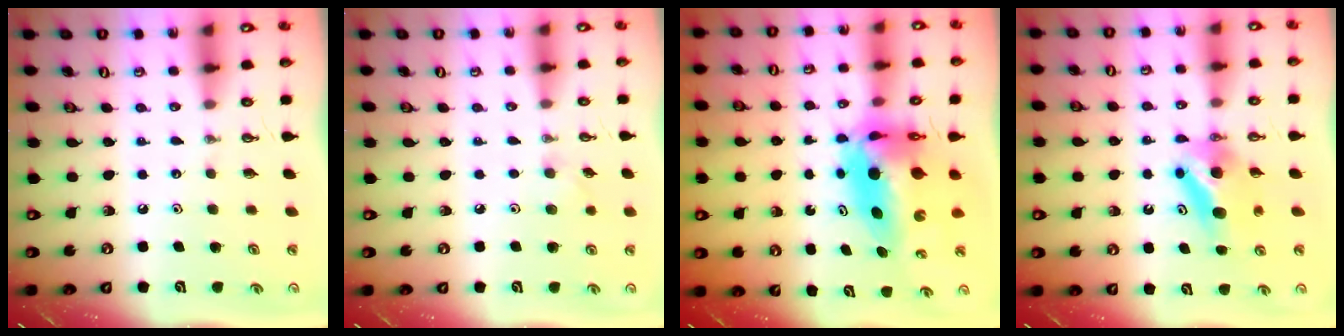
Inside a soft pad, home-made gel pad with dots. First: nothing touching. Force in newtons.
{"total": 3.8, "press": 3.7, "slide": 0.9}
{"total": 10.8, "press": 10.6, "slide": 2.1}
{"total": 6.5, "press": 6.4, "slide": 0.8}